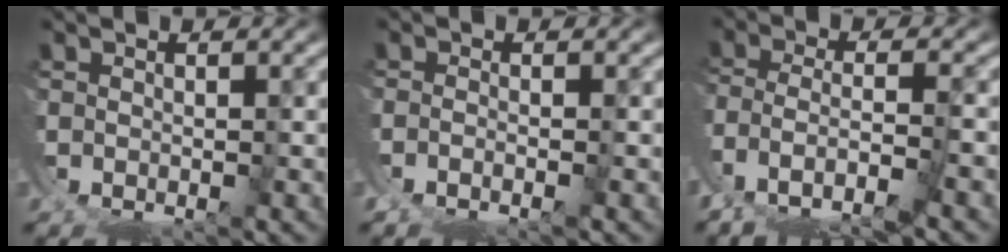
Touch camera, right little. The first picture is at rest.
{"total": 2.1, "force": [-1.5, 0.6, 1.4], "torque": [-0.032, -0.015, -0.016]}
{"total": 3.2, "force": [-1.9, 1.1, 2.5], "torque": [-0.077, -0.030, -0.013]}